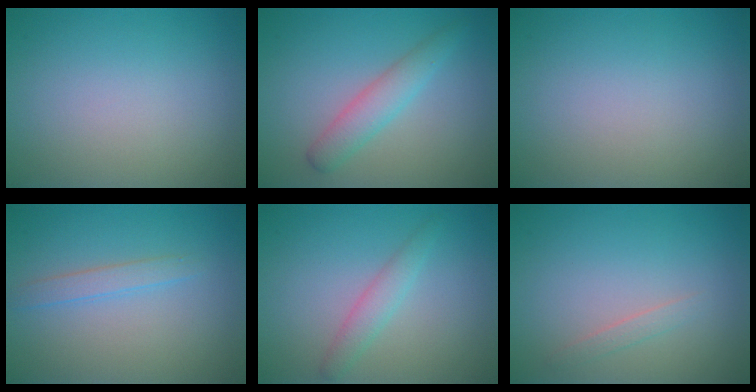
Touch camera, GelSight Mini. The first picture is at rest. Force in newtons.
{"total": 2.8, "press": 2.7, "slide": 0.1}
{"total": 0.0}
{"total": 1.5, "press": 1.5, "slide": 0.0}
{"total": 1.9, "press": 1.9, "slide": 0.2}
{"total": 0.9, "press": 0.9, "slide": 0.0}